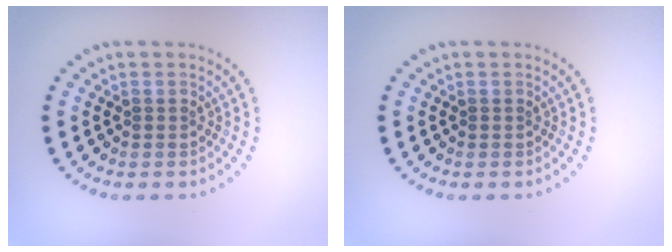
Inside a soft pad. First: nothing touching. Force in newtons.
{"total": 0.0}